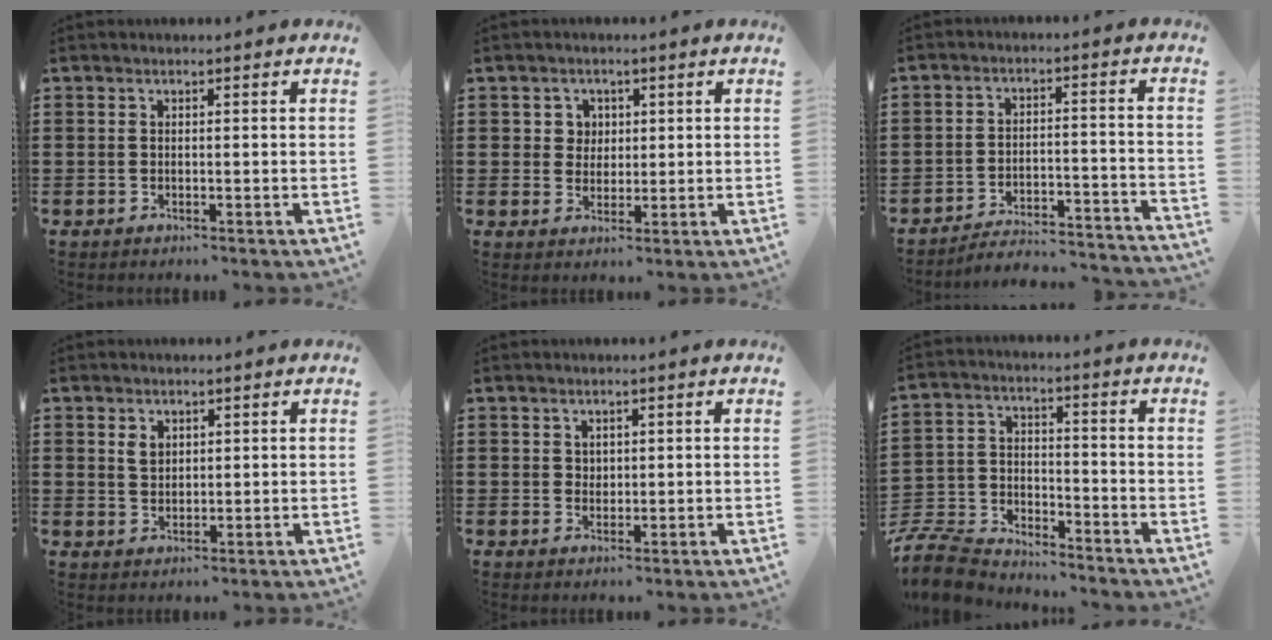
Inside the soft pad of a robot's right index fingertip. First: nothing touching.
{"total": 3.1, "force": [1.0, 2.8, 0.7], "torque": [-0.026, 0.010, 0.016]}
{"total": 3.8, "force": [-3.6, 0.2, 1.1], "torque": [-0.027, -0.007, -0.078]}
{"total": 2.1, "force": [1.1, 1.4, 1.1], "torque": [-0.025, 0.004, 0.021]}
{"total": 1.5, "force": [1.0, 1.1, 0.2], "torque": [-0.007, 0.005, 0.019]}
{"total": 8.2, "force": [-7.9, 1.7, 1.5], "torque": [-0.045, 0.013, -0.159]}